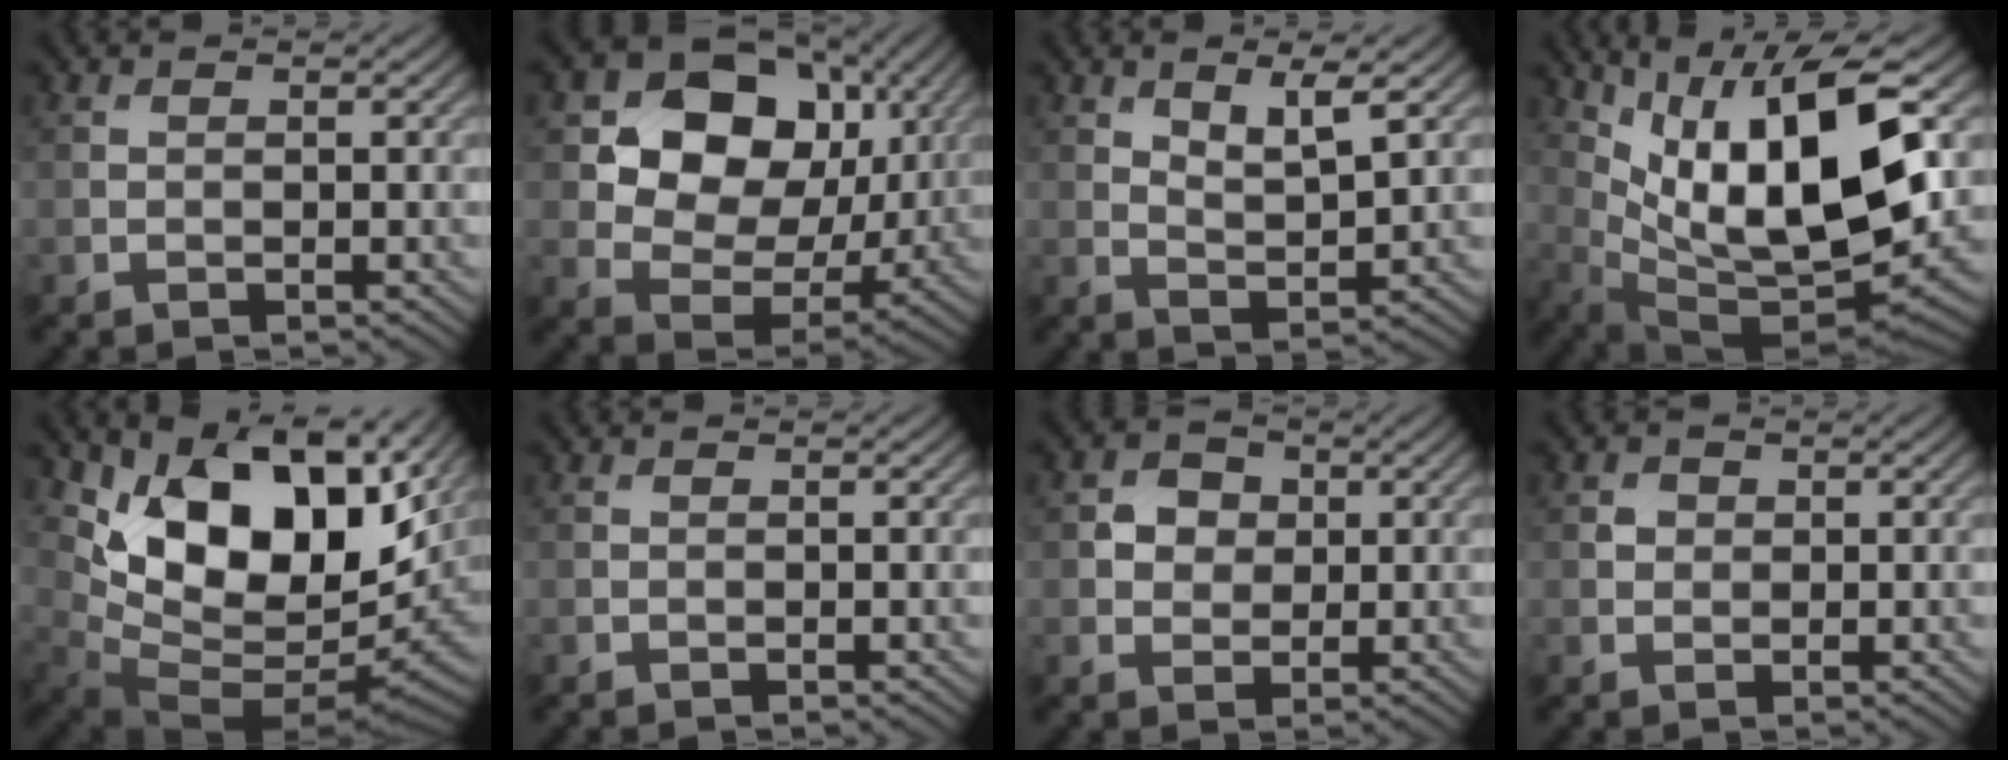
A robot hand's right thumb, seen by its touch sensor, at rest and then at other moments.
{"total": 13.7, "force": [4.1, 10.5, 7.8], "torque": [-0.153, 0.000, 0.065]}
{"total": 4.4, "force": [2.4, 1.4, 3.4], "torque": [-0.071, -0.008, 0.045]}
{"total": 15.6, "force": [4.8, 6.3, 13.5], "torque": [-0.252, -0.002, 0.091]}
{"total": 15.2, "force": [5.8, 8.0, 11.6], "torque": [-0.212, -0.013, 0.123]}
{"total": 0.0}
{"total": 3.6, "force": [0.6, 3.2, 1.6], "torque": [-0.033, 0.004, 0.003]}
{"total": 1.3, "force": [0.3, 1.2, 0.4], "torque": [-0.006, -0.003, 0.002]}